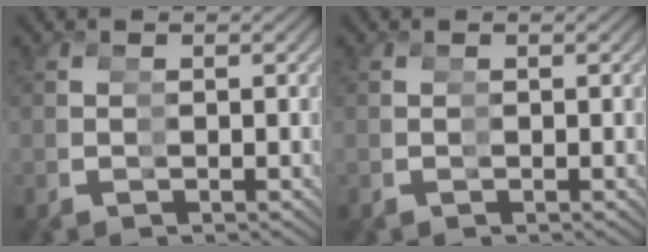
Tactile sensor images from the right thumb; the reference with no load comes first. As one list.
[{"total": 0.0}]